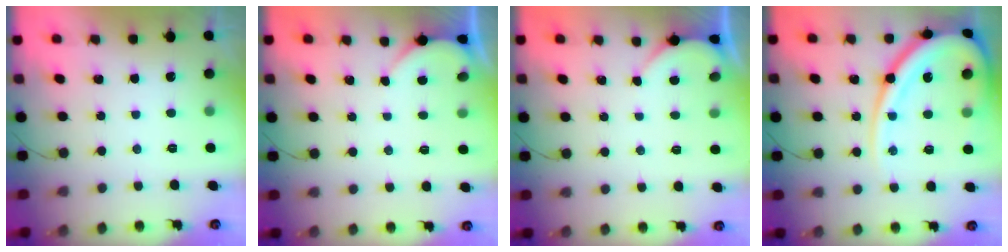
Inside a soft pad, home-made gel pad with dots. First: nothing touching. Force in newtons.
{"total": 2.1, "press": 2.1, "slide": 0.2}
{"total": 2.1, "press": 2.1, "slide": 0.2}
{"total": 19.7, "press": 19.6, "slide": 2.0}